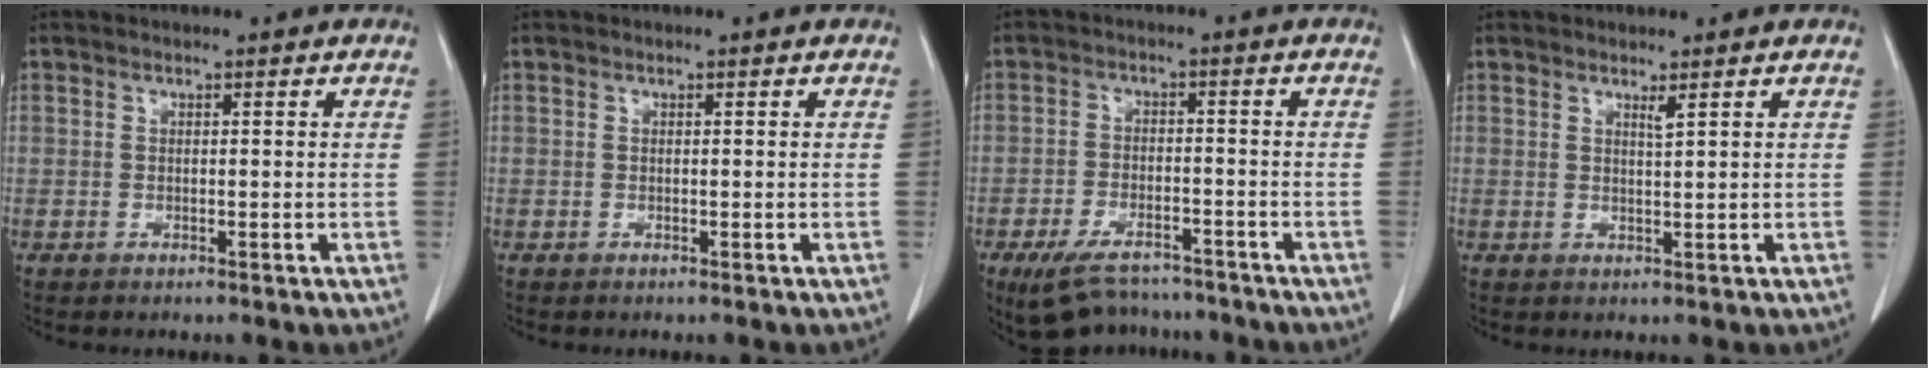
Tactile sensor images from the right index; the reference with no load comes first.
{"total": 0.0}
{"total": 10.2, "force": [-8.4, 4.1, 4.1], "torque": [-0.074, 0.000, -0.131]}
{"total": 1.1, "force": [0.8, -0.3, 0.7], "torque": [-0.018, -0.009, 0.015]}